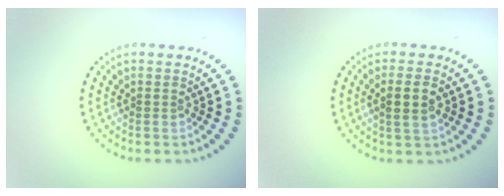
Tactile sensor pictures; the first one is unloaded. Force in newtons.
{"total": 2.4, "press": 2.3, "slide": 0.9}